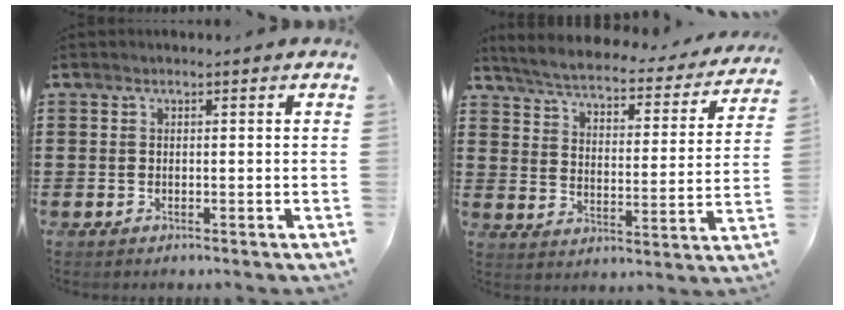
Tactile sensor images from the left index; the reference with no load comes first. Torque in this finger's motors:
{"motor_torque": [1.07, -1.07, -0.01, -0.14]}